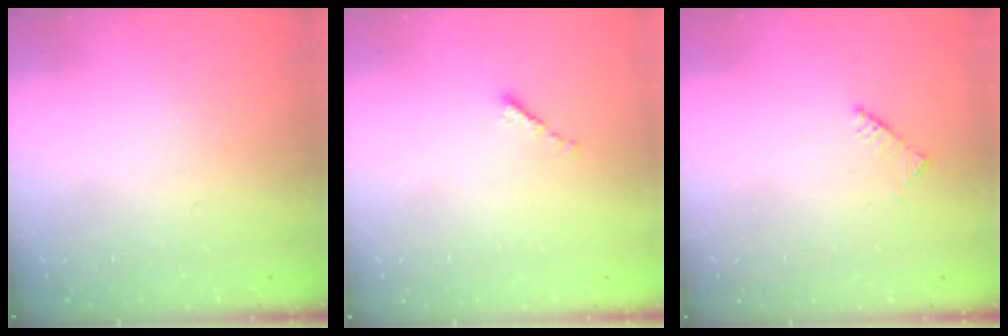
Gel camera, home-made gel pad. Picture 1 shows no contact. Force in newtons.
{"total": 0.7, "press": 0.5, "slide": 0.4}
{"total": 2.9, "press": 2.9, "slide": 0.5}